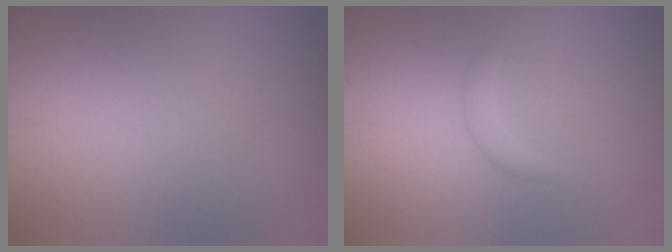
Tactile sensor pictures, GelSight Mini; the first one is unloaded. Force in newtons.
{"total": 1.0, "press": 1.0, "slide": 0.0}